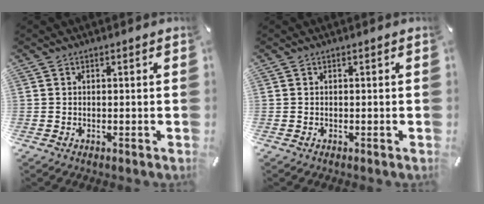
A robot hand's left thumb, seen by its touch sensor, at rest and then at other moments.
{"total": 0.0}